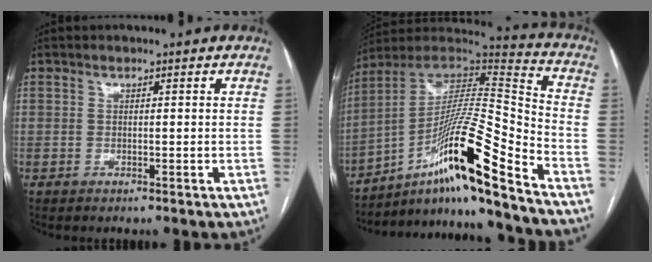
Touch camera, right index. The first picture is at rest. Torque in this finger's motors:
{"motor_torque": [1.32, -0.82, 0.63, 0.21]}